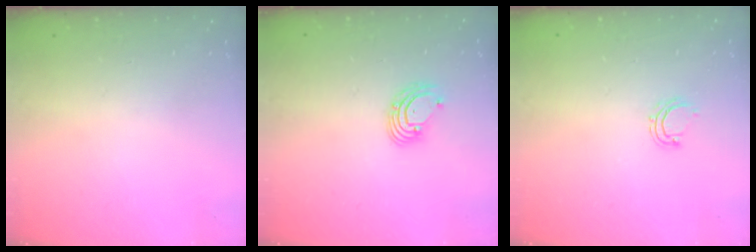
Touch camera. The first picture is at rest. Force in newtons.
{"total": 3.9, "press": 3.9, "slide": 0.6}
{"total": 5.2, "press": 5.1, "slide": 1.0}